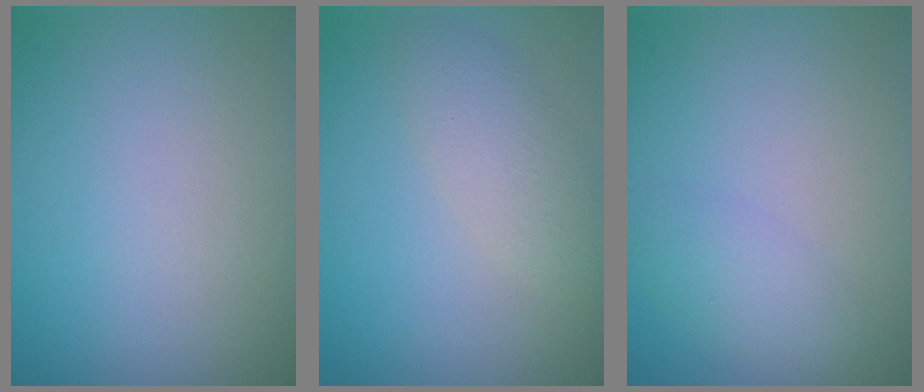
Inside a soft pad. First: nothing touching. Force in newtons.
{"total": 2.8, "press": 2.8, "slide": 0.2}
{"total": 2.0, "press": 2.0, "slide": 0.2}